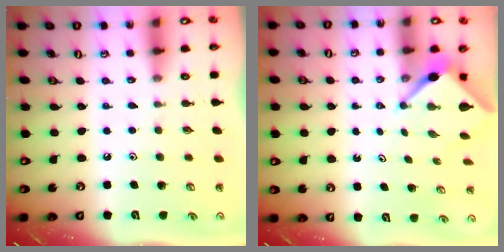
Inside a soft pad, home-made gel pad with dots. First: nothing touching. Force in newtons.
{"total": 3.4, "press": 3.4, "slide": 0.2}